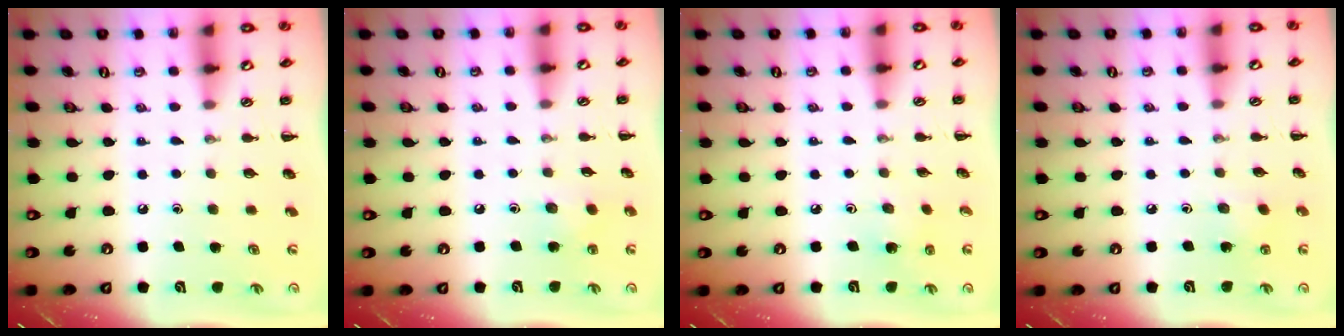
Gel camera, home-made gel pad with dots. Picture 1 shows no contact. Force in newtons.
{"total": 4.1, "press": 4.0, "slide": 1.0}
{"total": 3.1, "press": 2.9, "slide": 1.0}
{"total": 2.7, "press": 2.6, "slide": 0.8}